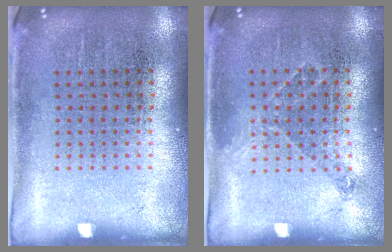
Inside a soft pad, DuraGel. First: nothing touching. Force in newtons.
{"total": 0.9, "press": 0.7, "slide": 0.5}